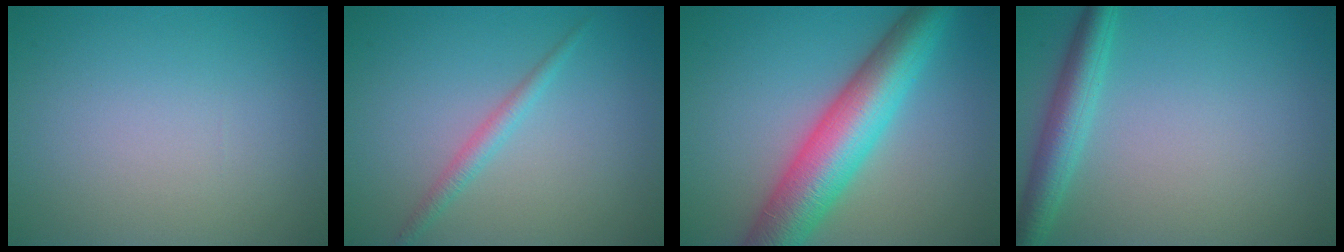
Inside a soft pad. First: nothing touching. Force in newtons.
{"total": 1.6, "press": 1.6, "slide": 0.1}
{"total": 9.1, "press": 9.1, "slide": 0.1}
{"total": 3.6, "press": 3.6, "slide": 0.1}